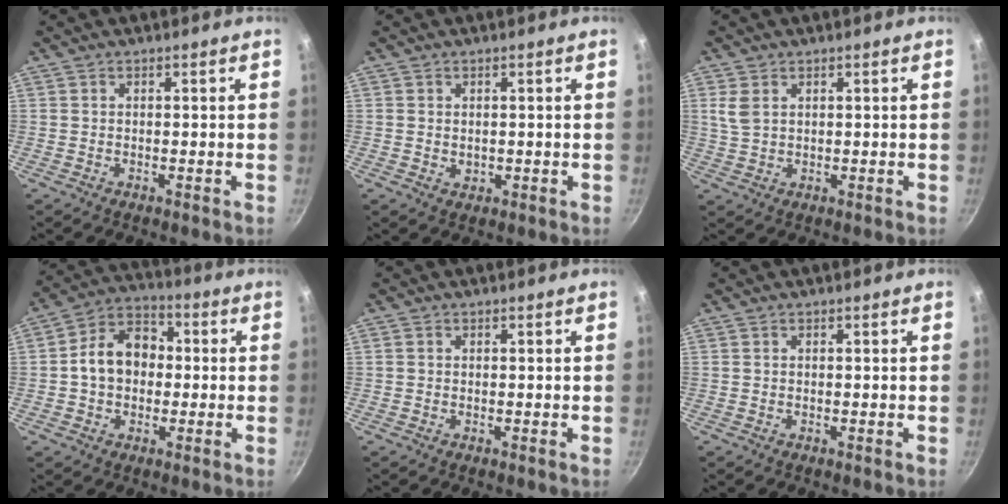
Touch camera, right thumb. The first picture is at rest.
{"total": 0.7, "force": [0.2, 0.6, 0.2], "torque": [-0.001, -0.003, 0.002]}
{"total": 3.8, "force": [1.5, 2.4, 2.5], "torque": [-0.051, -0.002, 0.033]}
{"total": 11.2, "force": [0.0, 8.6, 7.2], "torque": [-0.086, 0.032, -0.018]}
{"total": 0.0}
{"total": 0.0}